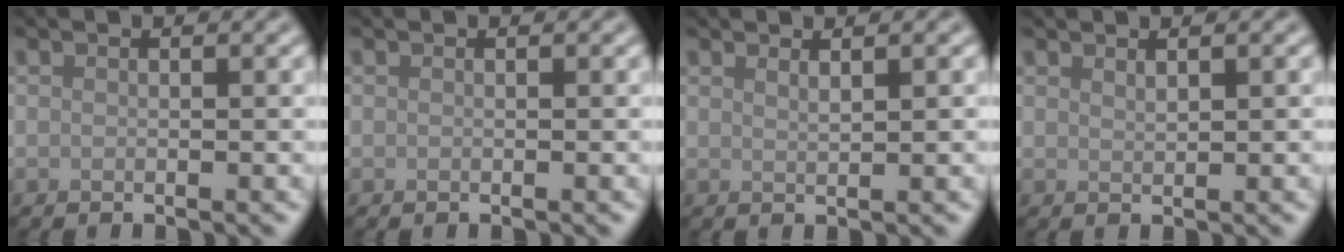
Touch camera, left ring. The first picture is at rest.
{"total": 0.0}
{"total": 0.9, "force": [0.6, 0.2, 0.6], "torque": [-0.004, -0.001, 0.010]}
{"total": 0.6, "force": [0.5, 0.1, 0.3], "torque": [-0.005, -0.001, 0.012]}